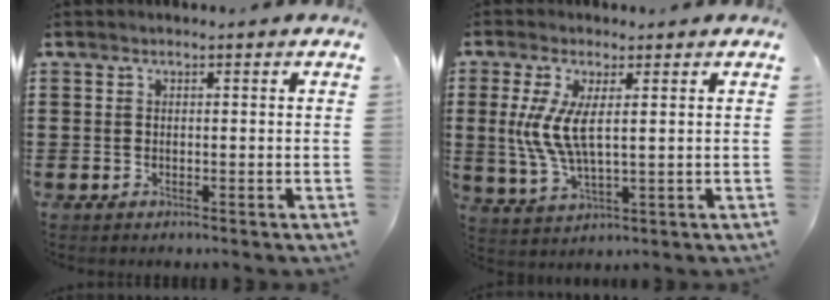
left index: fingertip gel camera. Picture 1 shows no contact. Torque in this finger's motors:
{"motor_torque": [1.13, 1.01, 0.62, 0.16]}